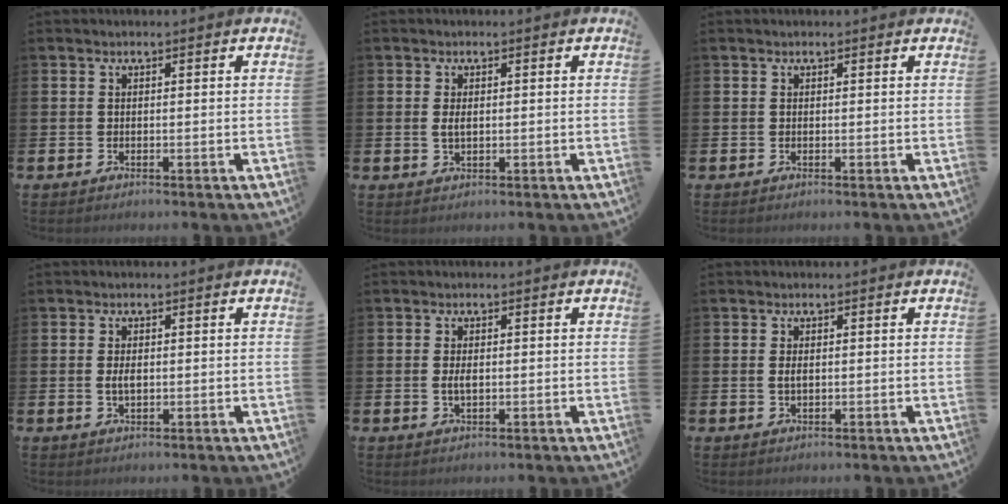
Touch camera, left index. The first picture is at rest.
{"total": 1.4, "force": [0.2, 0.7, 1.2], "torque": [-0.022, 0.005, 0.002]}
{"total": 0.0}
{"total": 2.0, "force": [0.0, 1.0, 1.7], "torque": [-0.031, 0.004, -0.001]}
{"total": 1.8, "force": [0.0, 0.8, 1.6], "torque": [-0.029, 0.002, -0.001]}
{"total": 1.1, "force": [0.2, 0.5, 0.9], "torque": [-0.016, 0.005, 0.001]}